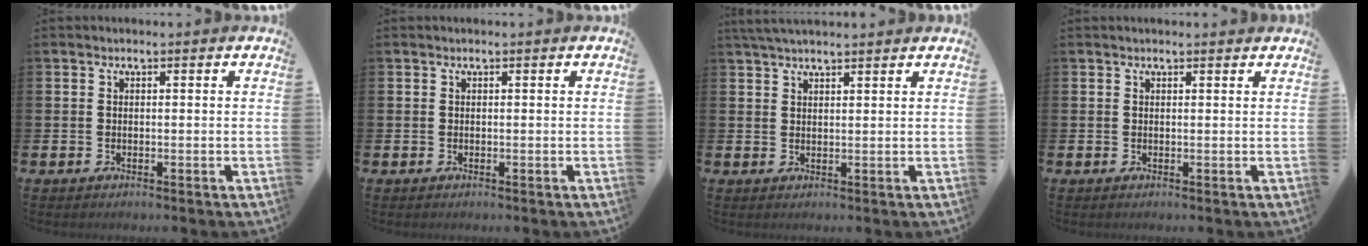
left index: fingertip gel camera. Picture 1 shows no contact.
{"total": 0.0}
{"total": 3.1, "force": [2.9, 0.4, 1.2], "torque": [-0.024, -0.006, 0.053]}
{"total": 0.6, "force": [0.6, 0.0, 0.2], "torque": [0.008, -0.004, 0.009]}